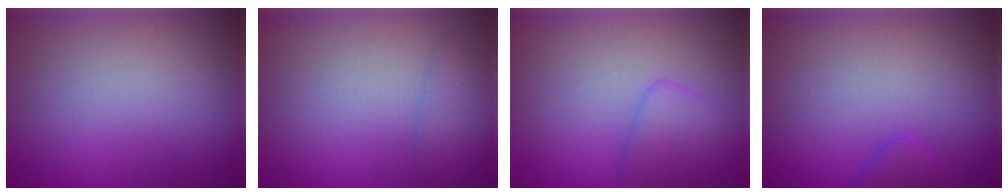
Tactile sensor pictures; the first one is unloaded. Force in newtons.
{"total": 1.3, "press": 1.3, "slide": 0.0}
{"total": 2.4, "press": 2.4, "slide": 0.1}
{"total": 1.2, "press": 1.2, "slide": 0.1}